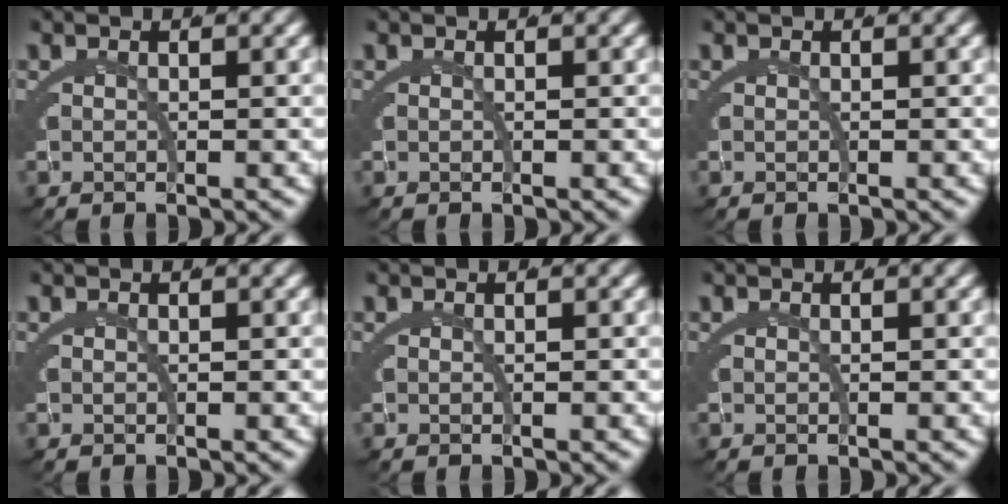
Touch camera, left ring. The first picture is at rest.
{"total": 0.0}
{"total": 0.0}
{"total": 0.0}
{"total": 0.0}
{"total": 0.0}